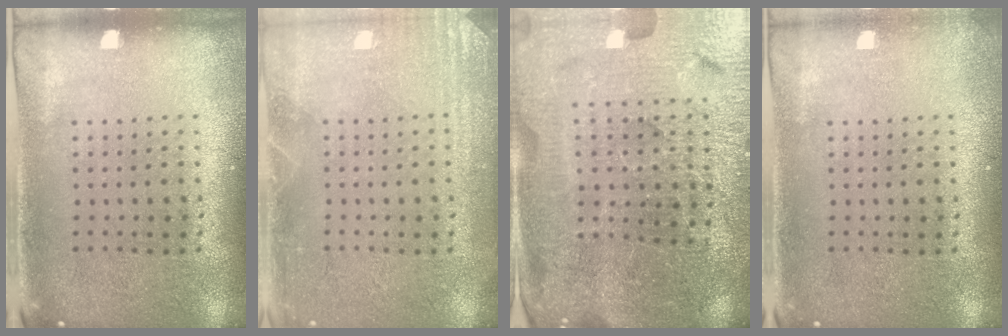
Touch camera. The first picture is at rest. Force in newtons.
{"total": 2.7, "press": 2.7, "slide": 0.3}
{"total": 4.8, "press": 4.6, "slide": 1.3}
{"total": 0.7, "press": 0.7, "slide": 0.0}